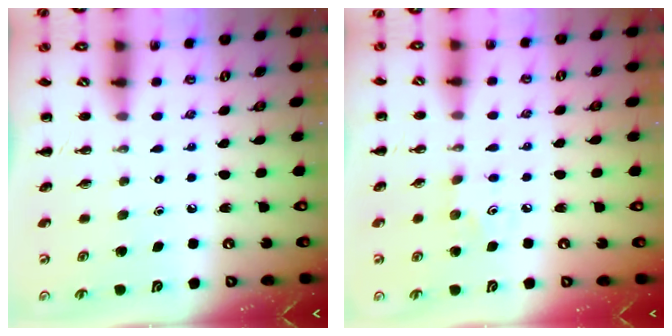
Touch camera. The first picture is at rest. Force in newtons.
{"total": 3.5, "press": 3.4, "slide": 0.9}